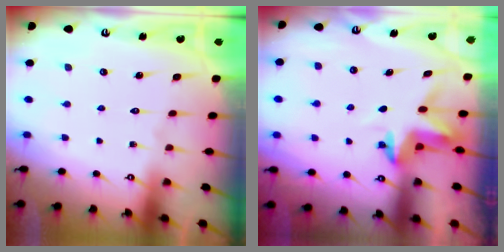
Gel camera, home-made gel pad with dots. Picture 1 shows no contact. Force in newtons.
{"total": 3.8, "press": 3.8, "slide": 0.3}